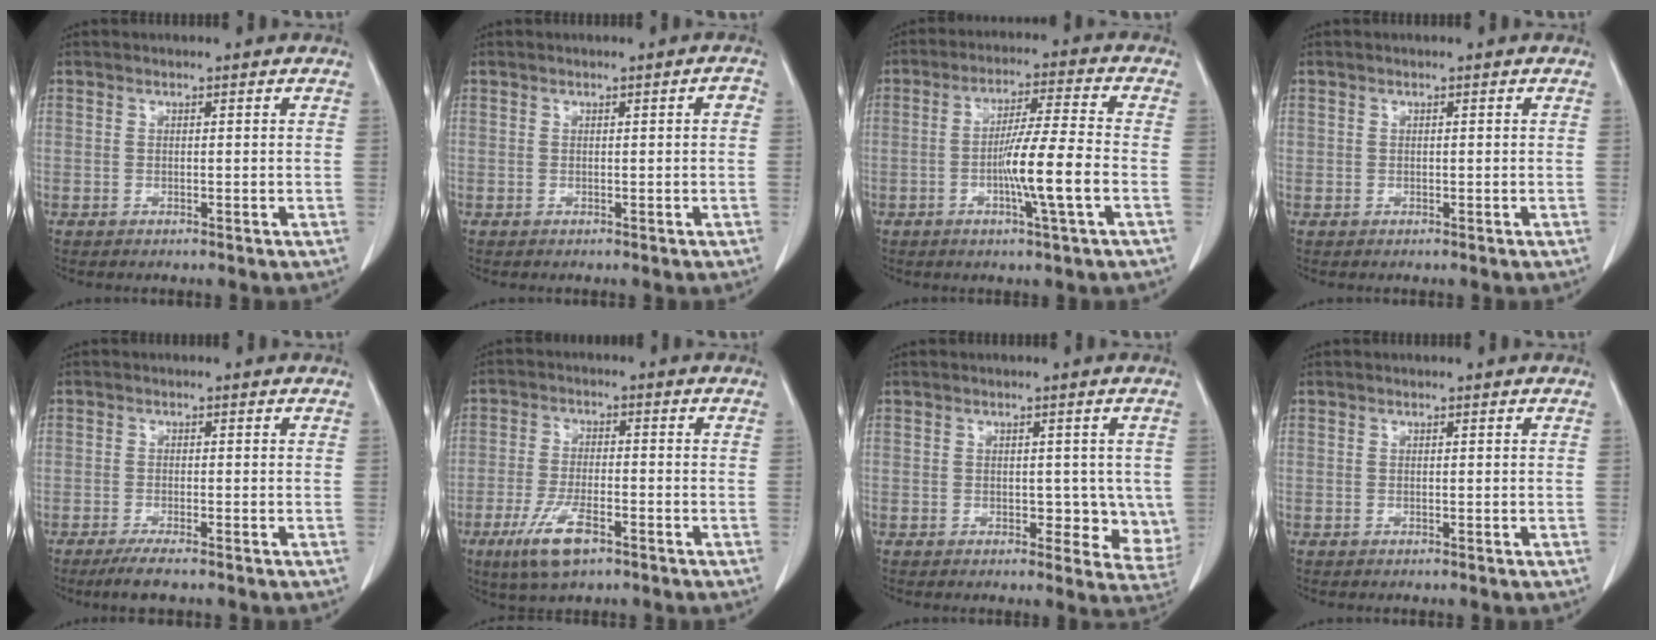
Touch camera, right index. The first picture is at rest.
{"total": 1.1, "force": [0.0, 0.3, 1.0], "torque": [-0.010, 0.003, 0.001]}
{"total": 9.5, "force": [-2.5, -0.7, 9.1], "torque": [-0.162, -0.006, -0.047]}
{"total": 0.0}
{"total": 3.0, "force": [-2.3, 0.4, 1.9], "torque": [-0.039, -0.006, -0.041]}
{"total": 7.8, "force": [-4.4, 2.3, 6.0], "torque": [-0.125, -0.013, -0.075]}
{"total": 6.1, "force": [0.2, 3.7, 4.9], "torque": [-0.034, -0.006, 0.005]}
{"total": 0.0}